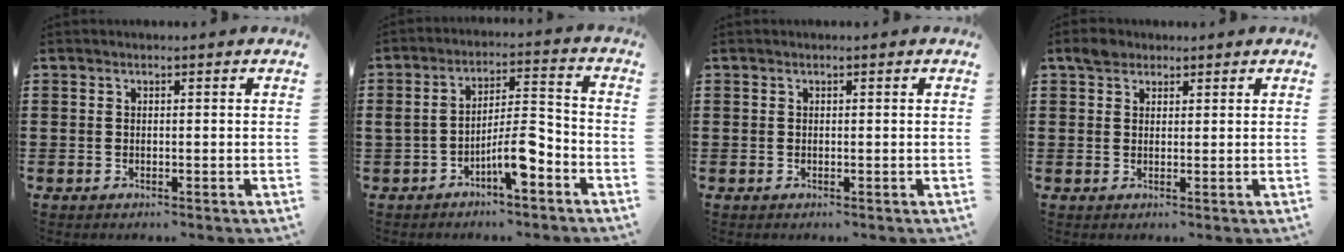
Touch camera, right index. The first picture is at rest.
{"total": 8.1, "force": [-4.2, 2.3, 6.5], "torque": [-0.118, 0.011, -0.076]}
{"total": 0.0}
{"total": 2.4, "force": [1.8, 1.4, 0.8], "torque": [-0.013, 0.004, 0.033]}